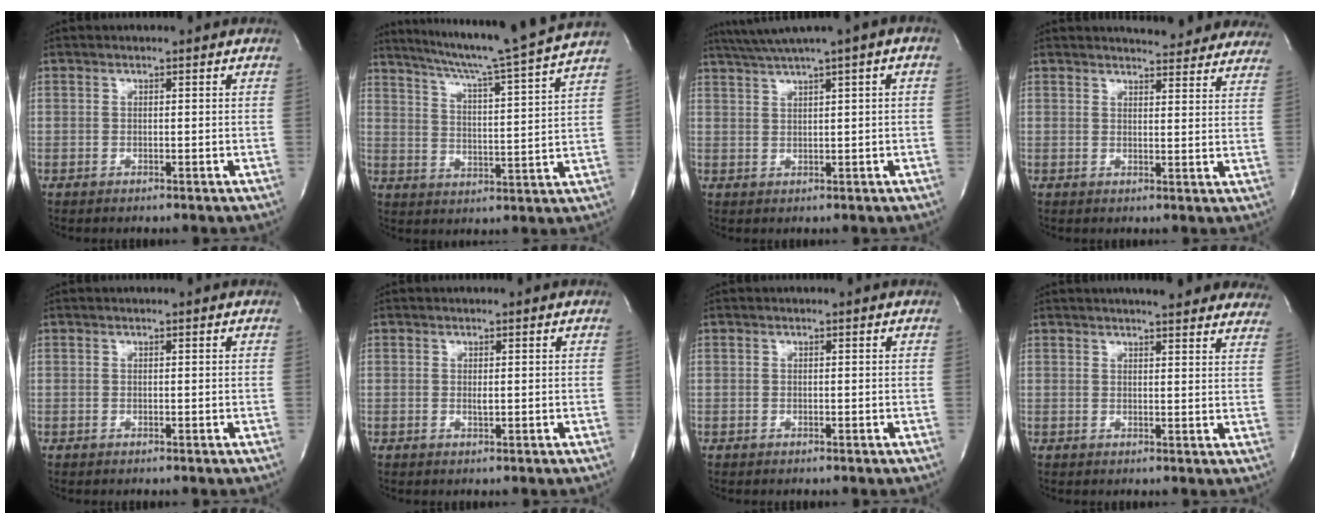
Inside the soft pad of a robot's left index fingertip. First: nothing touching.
{"total": 18.7, "force": [16.4, -2.5, 8.8], "torque": [-0.148, -0.038, 0.225]}
{"total": 6.1, "force": [3.6, -0.4, 4.9], "torque": [-0.090, 0.024, 0.065]}
{"total": 14.5, "force": [13.7, 2.8, 3.8], "torque": [-0.025, -0.020, 0.140]}
{"total": 0.0}
{"total": 0.5, "force": [0.0, 0.1, 0.5], "torque": [-0.016, -0.005, 0.002]}
{"total": 0.0}
{"total": 16.6, "force": [14.8, 2.9, 6.9], "torque": [-0.081, 0.006, 0.166]}